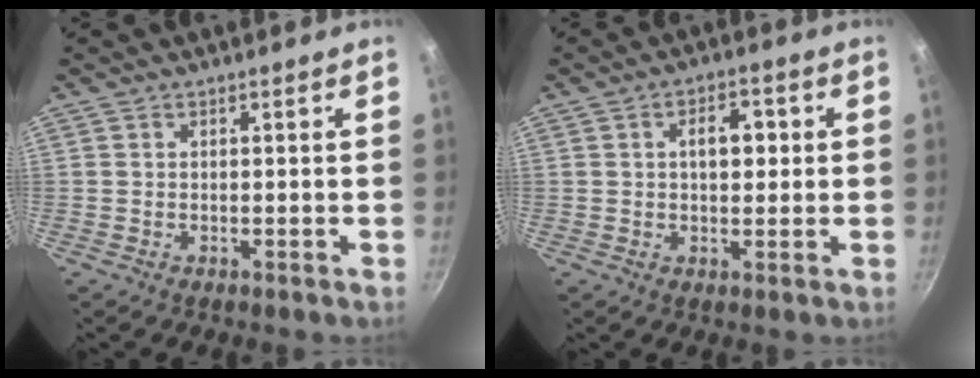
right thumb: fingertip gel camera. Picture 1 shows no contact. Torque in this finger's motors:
{"motor_torque": [0.01, 0.01, -0.04, 0.06, 0.01]}